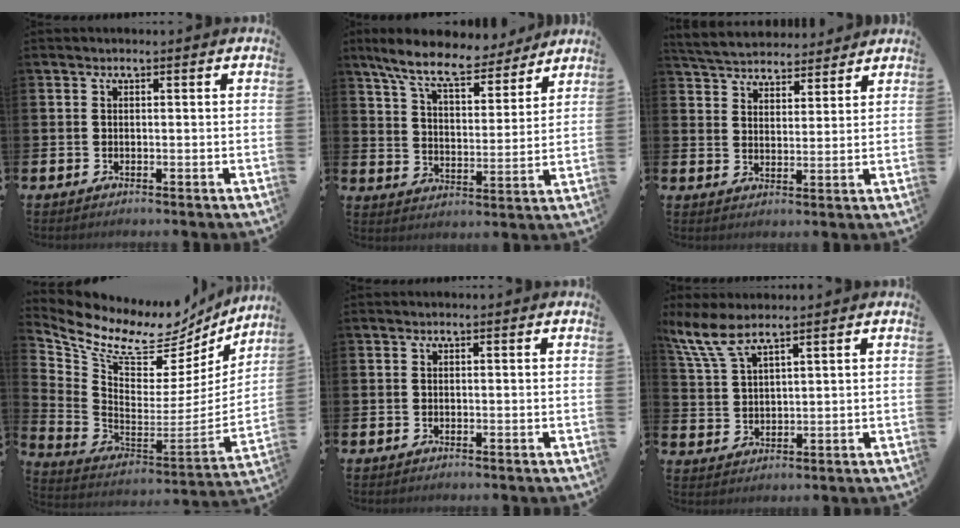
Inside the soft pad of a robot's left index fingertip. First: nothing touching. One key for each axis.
{"total": 9.8, "fx": 8.7, "fy": 2.3, "fz": 3.9, "tx": -0.109, "ty": -0.042, "tz": 0.156}
{"total": 5.2, "fx": 5.0, "fy": 1.1, "fz": 0.0, "tx": -0.028, "ty": -0.026, "tz": 0.091}
{"total": 8.8, "fx": 6.9, "fy": 4.5, "fz": 2.9, "tx": -0.097, "ty": -0.067, "tz": 0.114}
{"total": 0.0}
{"total": 6.3, "fx": 5.5, "fy": 1.1, "fz": 2.9, "tx": -0.080, "ty": -0.010, "tz": 0.102}